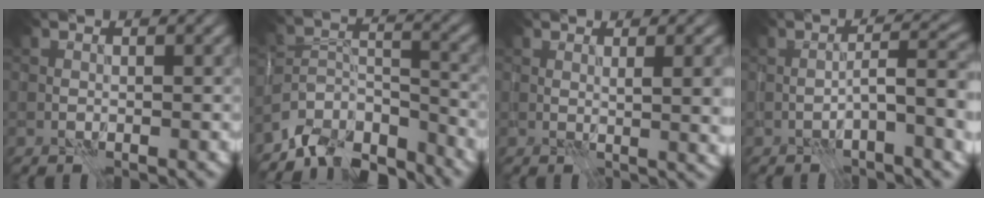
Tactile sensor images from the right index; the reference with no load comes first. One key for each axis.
{"total": 8.1, "fx": -7.1, "fy": 3.0, "fz": 2.6, "tx": -0.044, "ty": -0.006, "tz": -0.129}
{"total": 3.4, "fx": 0.3, "fy": 0.8, "fz": 3.3, "tx": -0.043, "ty": 0.002, "tz": 0.005}
{"total": 5.3, "fx": -1.8, "fy": 1.2, "fz": 4.8, "tx": -0.074, "ty": 0.017, "tz": -0.036}